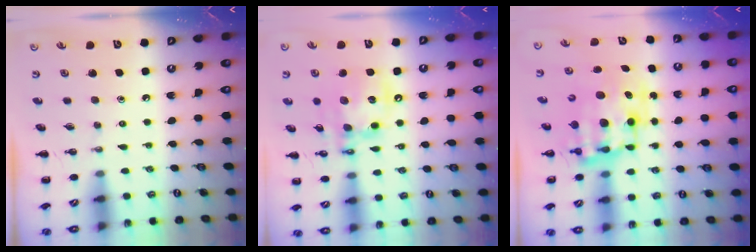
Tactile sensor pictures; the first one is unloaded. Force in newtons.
{"total": 15.0, "press": 14.7, "slide": 2.6}
{"total": 11.3, "press": 10.9, "slide": 2.8}